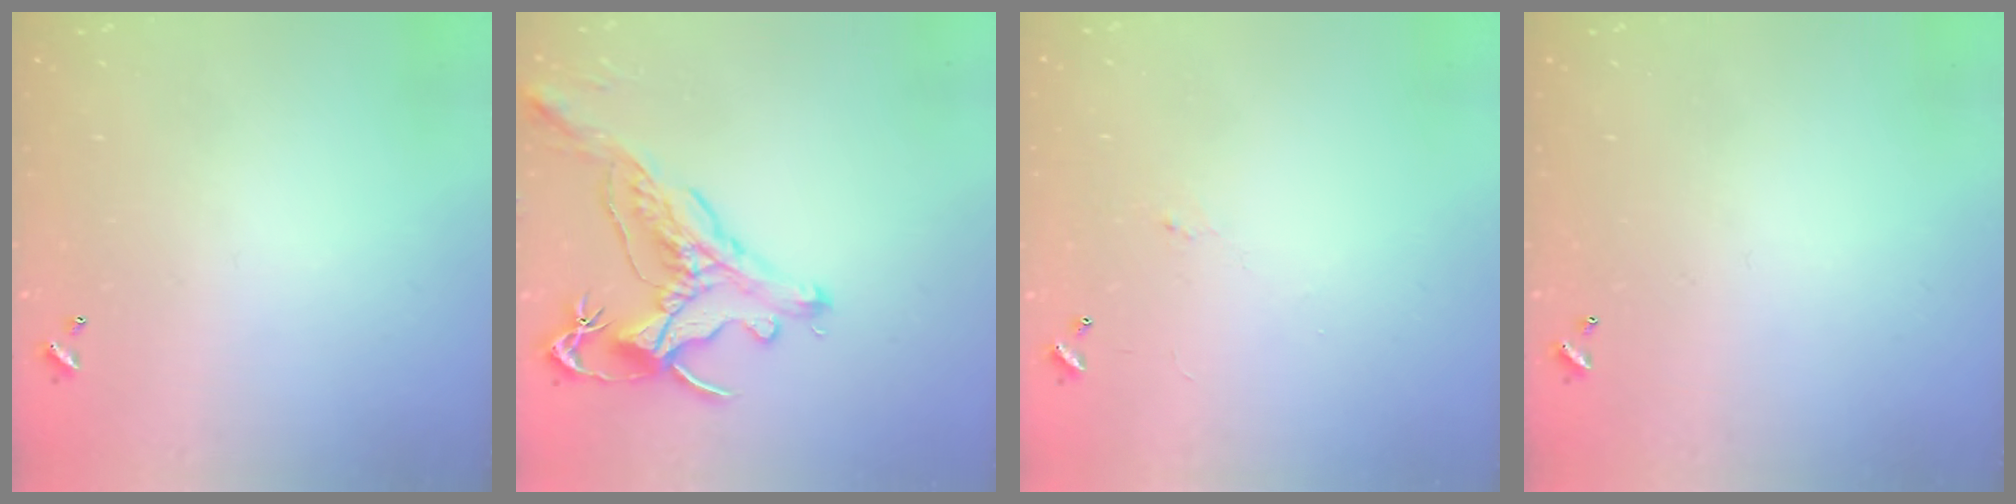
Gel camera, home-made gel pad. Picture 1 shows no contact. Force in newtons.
{"total": 1.2, "press": 0.9, "slide": 0.9}
{"total": 0.7, "press": 0.4, "slide": 0.6}
{"total": 0.0}